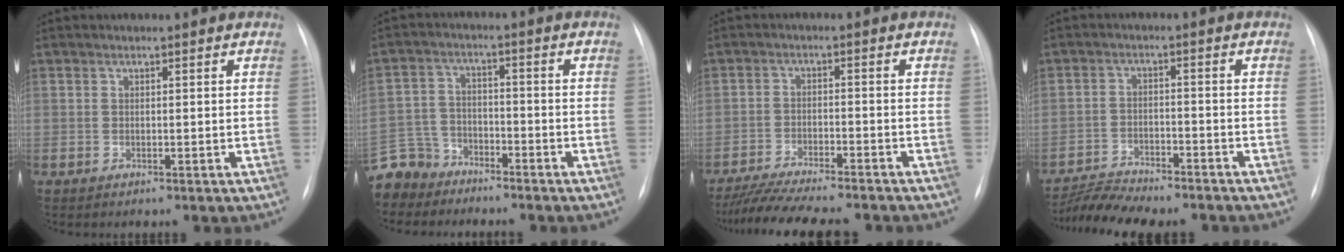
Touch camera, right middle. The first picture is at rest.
{"total": 8.2, "force": [-7.2, 4.0, 0.0], "torque": [-0.008, 0.003, -0.141]}
{"total": 13.3, "force": [-11.7, 1.4, 6.0], "torque": [-0.096, -0.013, -0.177]}
{"total": 8.4, "force": [-8.0, 0.8, 2.2], "torque": [-0.035, 0.000, -0.130]}